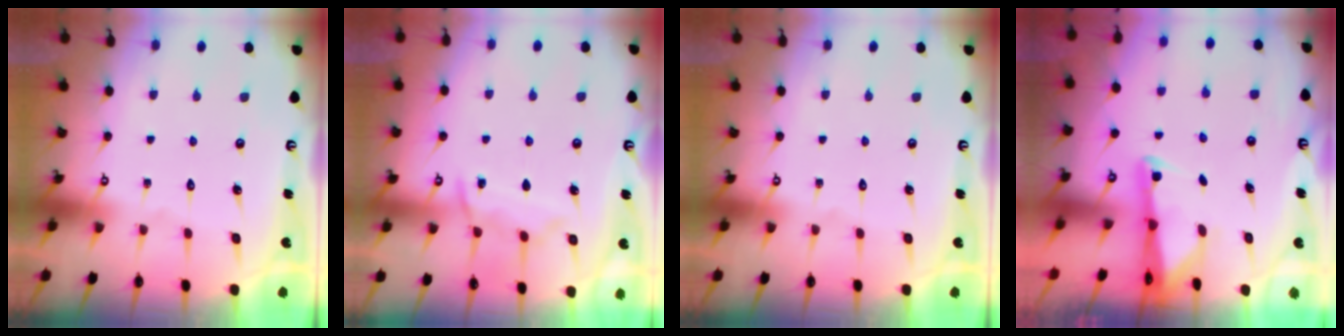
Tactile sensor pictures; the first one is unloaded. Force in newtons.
{"total": 9.6, "press": 9.6, "slide": 1.1}
{"total": 0.0}
{"total": 2.0, "press": 2.0, "slide": 0.3}